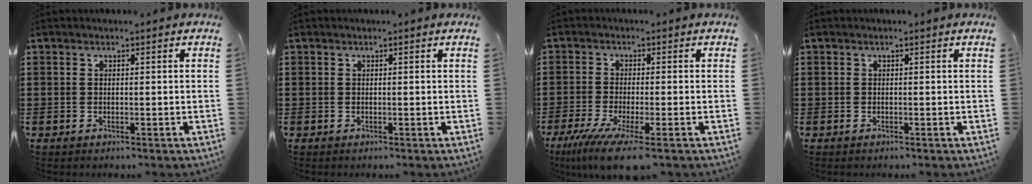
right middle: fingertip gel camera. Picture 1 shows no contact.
{"total": 0.0}
{"total": 5.8, "force": [-3.7, 0.4, 4.4], "torque": [-0.094, -0.022, -0.066]}
{"total": 0.0}